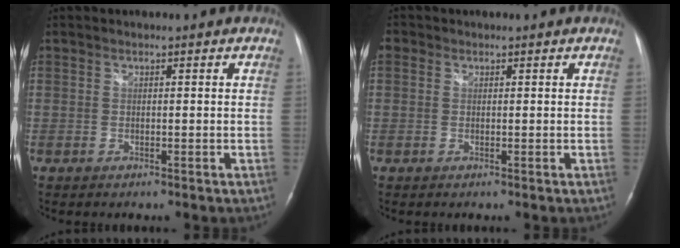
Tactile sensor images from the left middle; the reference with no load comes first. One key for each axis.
{"total": 1.4, "fx": 0.5, "fy": 1.2, "fz": 0.5, "tx": -0.009, "ty": 0.011, "tz": 0.008}